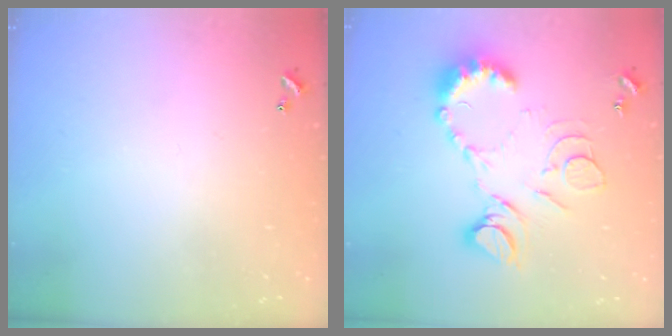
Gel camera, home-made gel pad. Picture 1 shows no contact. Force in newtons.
{"total": 15.3, "press": 15.2, "slide": 1.4}